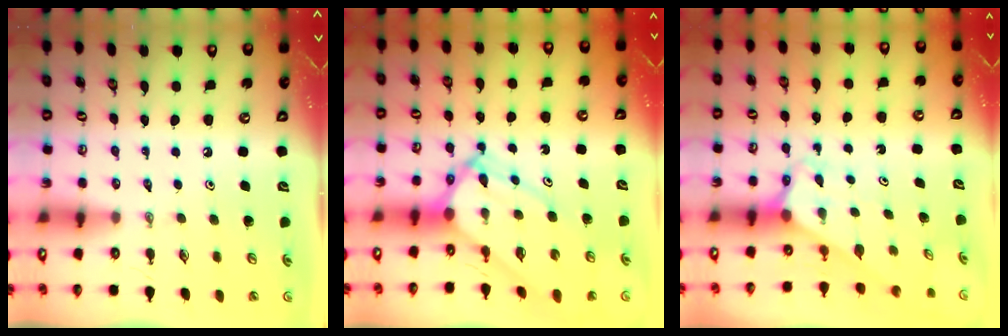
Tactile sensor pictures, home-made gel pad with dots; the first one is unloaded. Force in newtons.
{"total": 10.4, "press": 10.4, "slide": 1.0}
{"total": 2.5, "press": 2.5, "slide": 0.2}